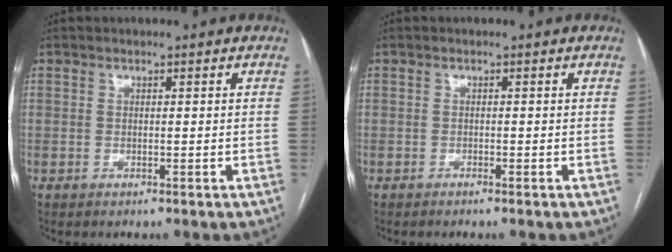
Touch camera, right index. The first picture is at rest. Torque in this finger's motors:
{"motor_torque": [-0.06, -0.04, 0.14, 0.01]}